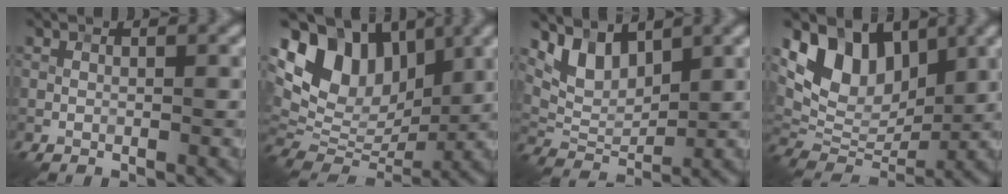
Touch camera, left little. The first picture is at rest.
{"total": 10.5, "force": [4.2, 7.4, 6.1], "torque": [-0.116, 0.006, 0.079]}
{"total": 4.1, "force": [2.7, 2.1, 2.3], "torque": [-0.051, -0.010, 0.054]}
{"total": 8.3, "force": [4.0, 5.4, 4.9], "torque": [-0.083, -0.008, 0.066]}